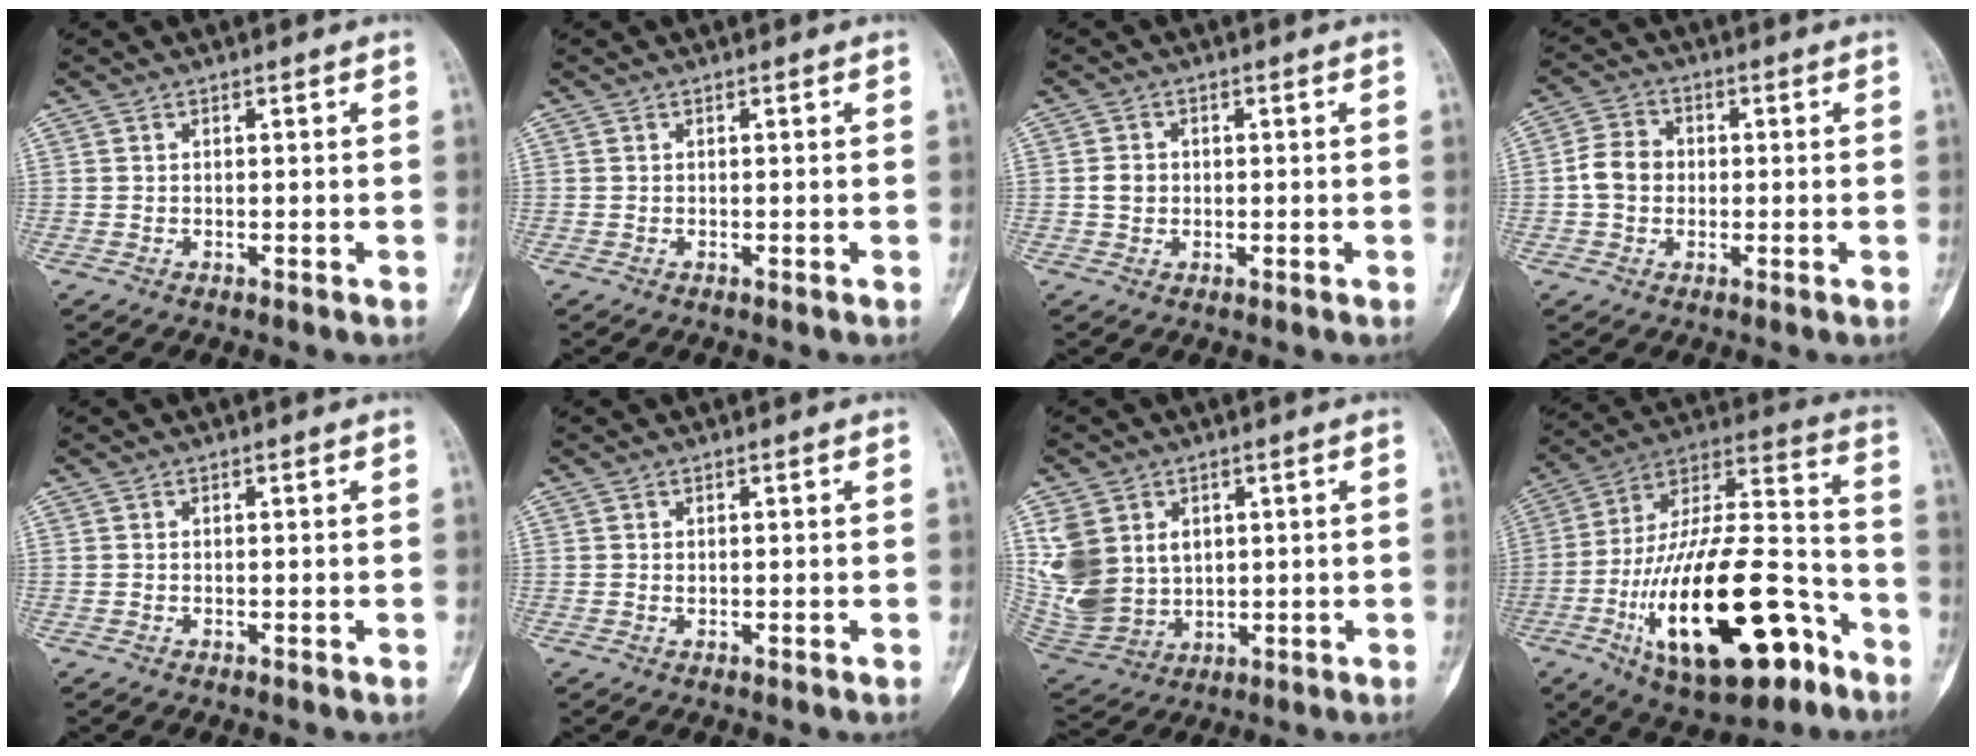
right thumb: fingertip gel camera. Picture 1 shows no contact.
{"total": 0.0}
{"total": 2.5, "force": [-0.1, 2.2, 1.2], "torque": [-0.012, 0.005, -0.002]}
{"total": 5.9, "force": [-0.3, 4.9, 3.1], "torque": [-0.046, 0.015, -0.014]}
{"total": 0.0}
{"total": 0.0}
{"total": 14.0, "force": [3.5, 11.0, 7.8], "torque": [-0.163, -0.010, 0.098]}
{"total": 30.1, "force": [-12.6, 12.5, 24.2], "torque": [-0.432, 0.065, -0.193]}